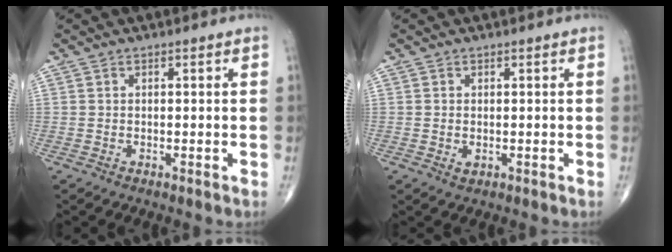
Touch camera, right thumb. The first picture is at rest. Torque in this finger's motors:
{"motor_torque": [-0.10, 0.09, 0.01, 0.15, 0.03]}